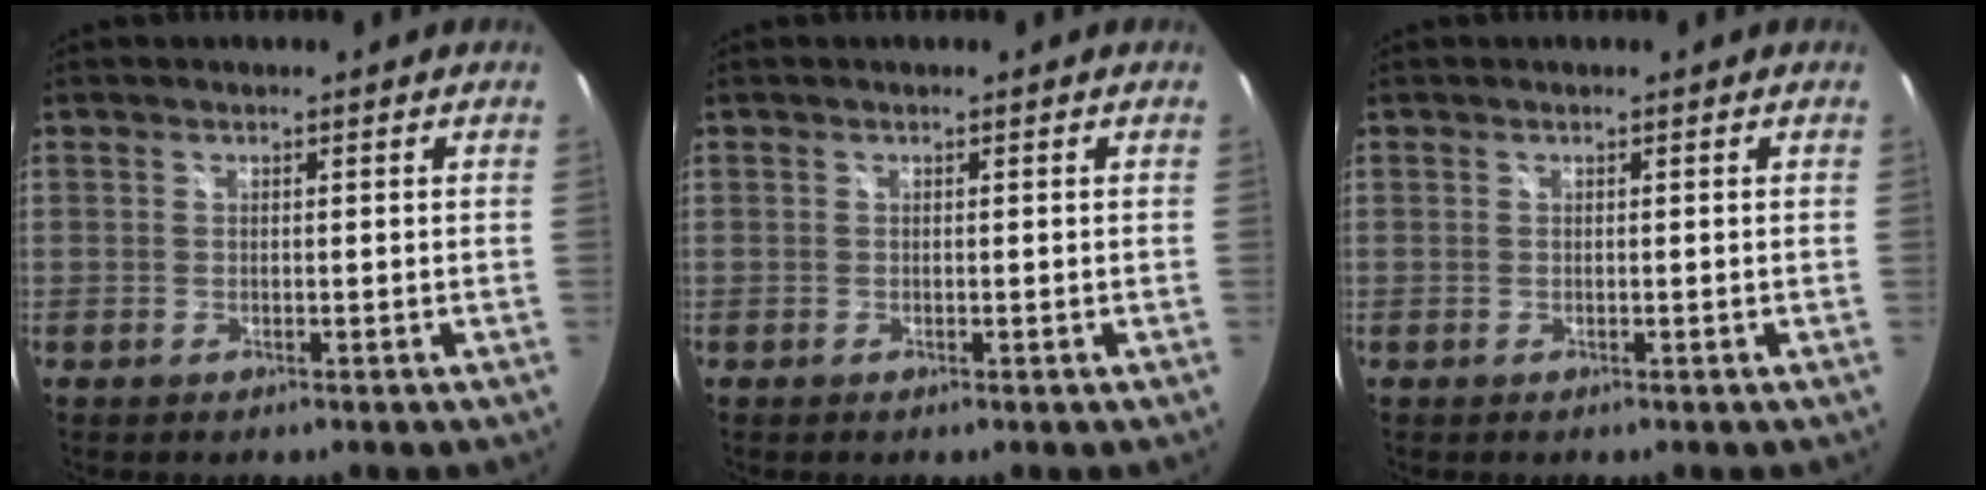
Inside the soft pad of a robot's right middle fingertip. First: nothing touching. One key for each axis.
{"total": 0.0}
{"total": 0.0}